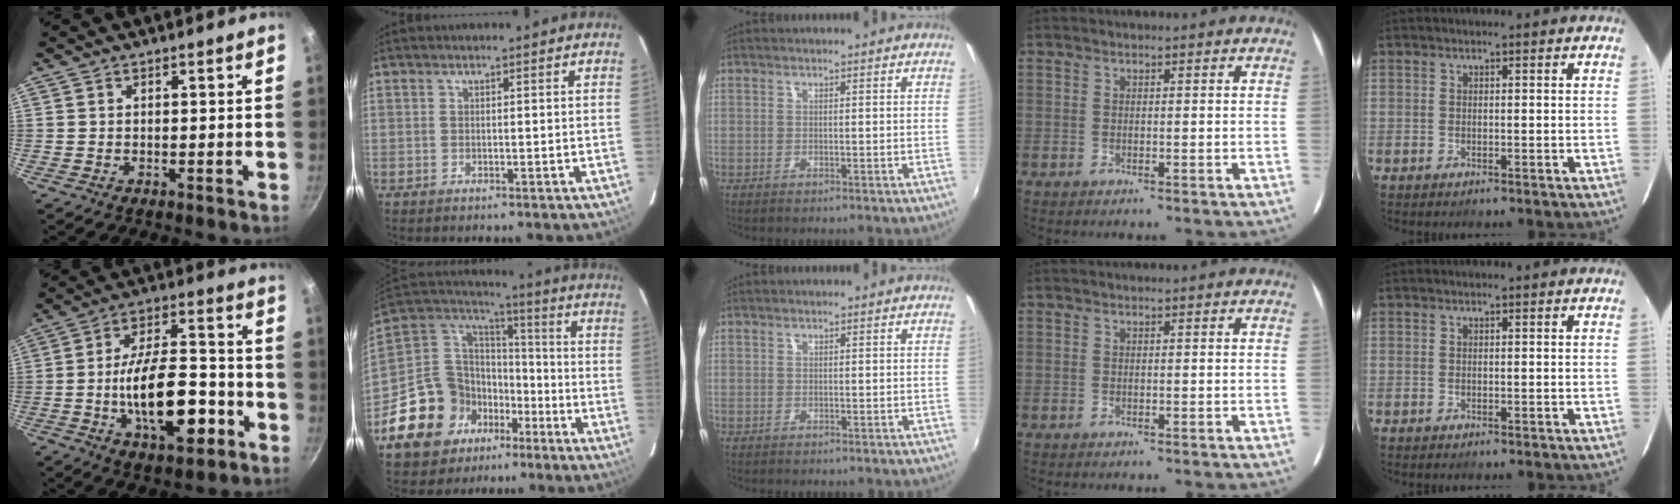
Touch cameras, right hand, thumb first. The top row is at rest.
{"thumb": {"total": 18.4, "force": [-5.6, 8.4, 15.4], "torque": [-0.227, 0.041, -0.085]}, "index": {"total": 17.1, "force": [-9.0, 13.4, 5.6], "torque": [-0.151, 0.049, -0.146]}}